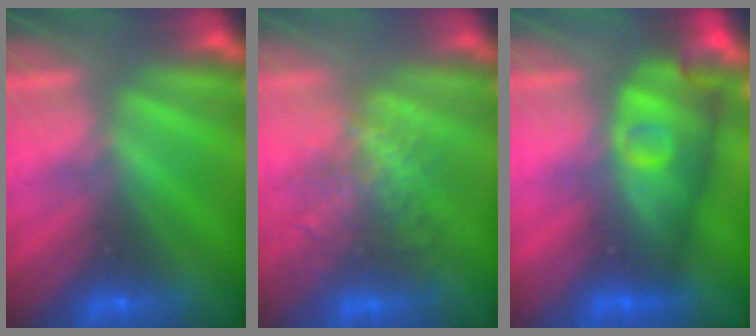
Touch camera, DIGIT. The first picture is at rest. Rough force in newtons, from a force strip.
{"total": 3.2}
{"total": 3.9}